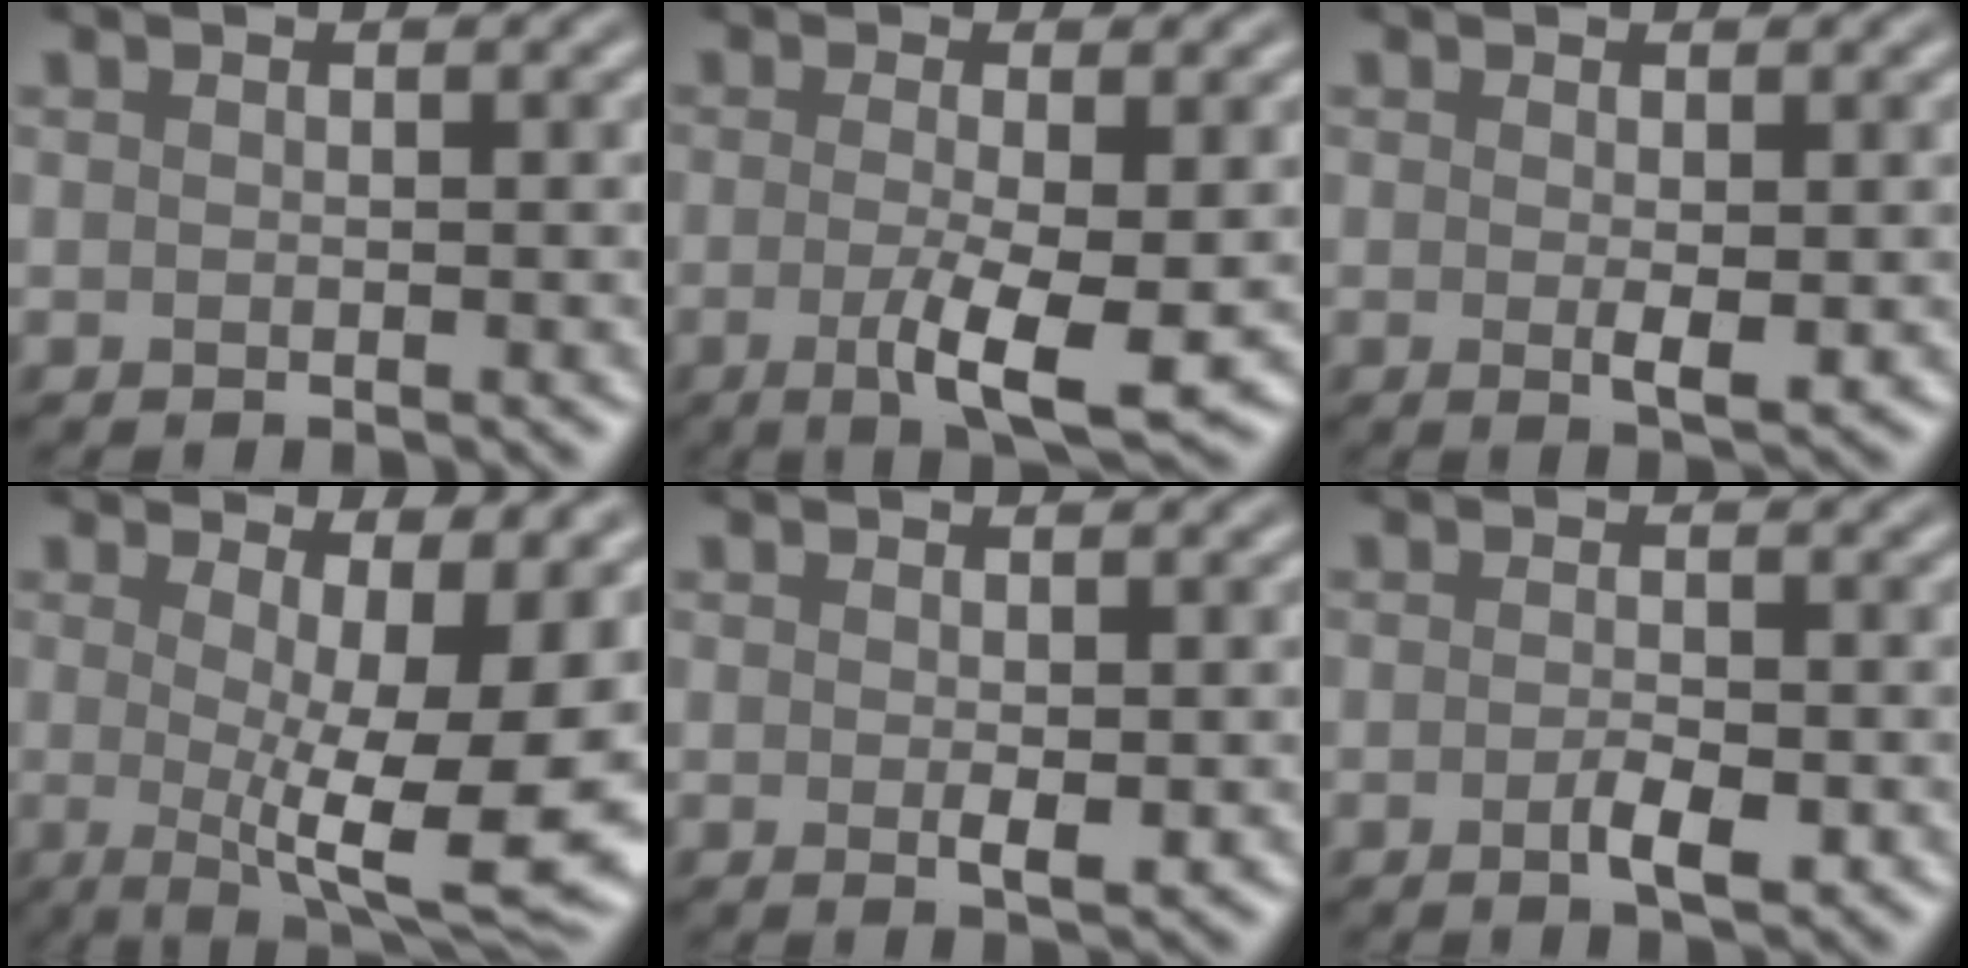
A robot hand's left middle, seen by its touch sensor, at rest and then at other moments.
{"total": 4.9, "force": [-1.1, 1.0, 4.7], "torque": [-0.090, -0.014, -0.020]}
{"total": 1.7, "force": [0.0, 0.4, 1.7], "torque": [-0.028, -0.006, -0.002]}
{"total": 12.8, "force": [-0.5, 3.5, 12.3], "torque": [-0.143, -0.003, -0.003]}
{"total": 1.5, "force": [-0.2, 0.6, 1.4], "torque": [-0.025, -0.005, -0.001]}
{"total": 2.2, "force": [-0.9, 0.6, 1.9], "torque": [-0.035, -0.001, -0.015]}